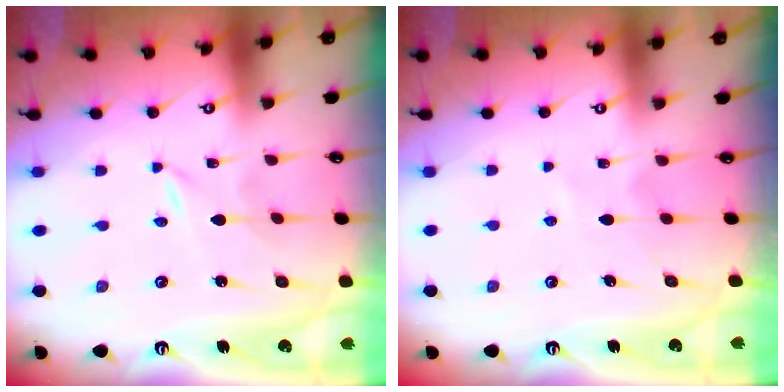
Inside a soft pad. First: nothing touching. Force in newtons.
{"total": 3.7, "press": 3.6, "slide": 0.5}